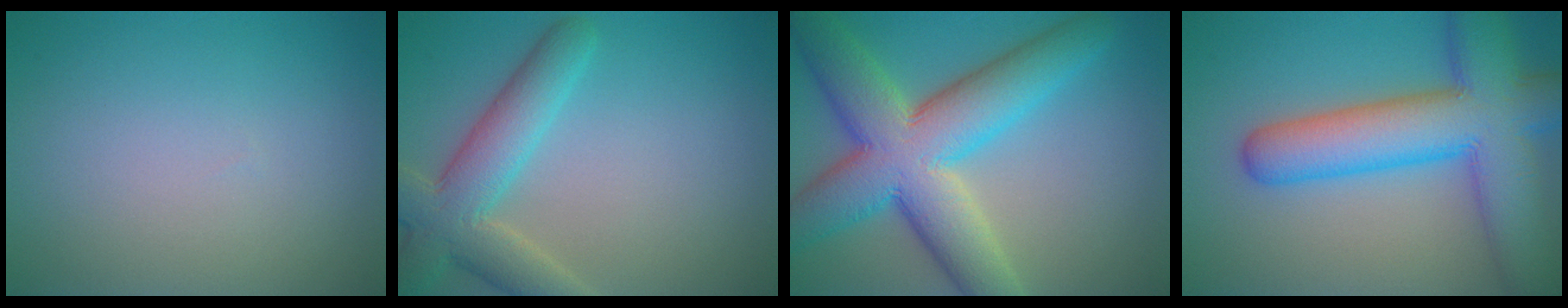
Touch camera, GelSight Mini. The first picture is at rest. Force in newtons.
{"total": 6.2, "press": 6.2, "slide": 0.4}
{"total": 11.6, "press": 11.5, "slide": 0.5}
{"total": 11.0, "press": 11.0, "slide": 0.6}